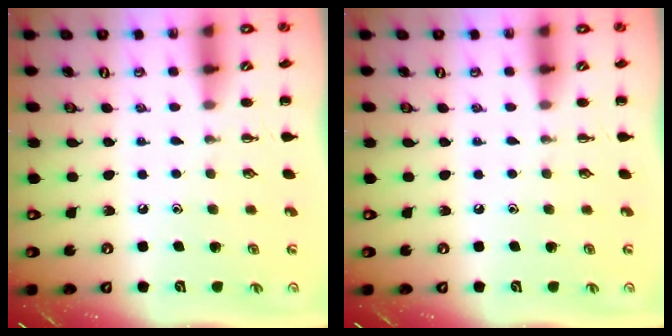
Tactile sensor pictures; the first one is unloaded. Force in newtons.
{"total": 0.0}